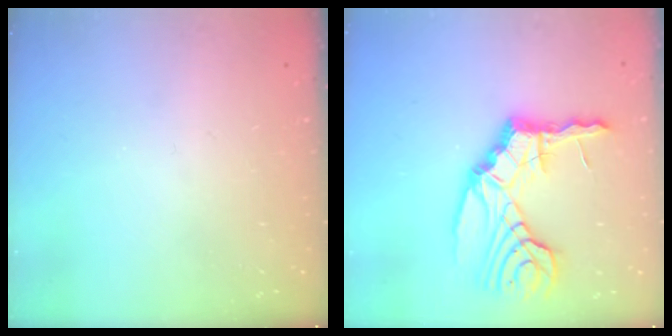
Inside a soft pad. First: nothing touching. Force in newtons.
{"total": 13.9, "press": 13.8, "slide": 1.7}